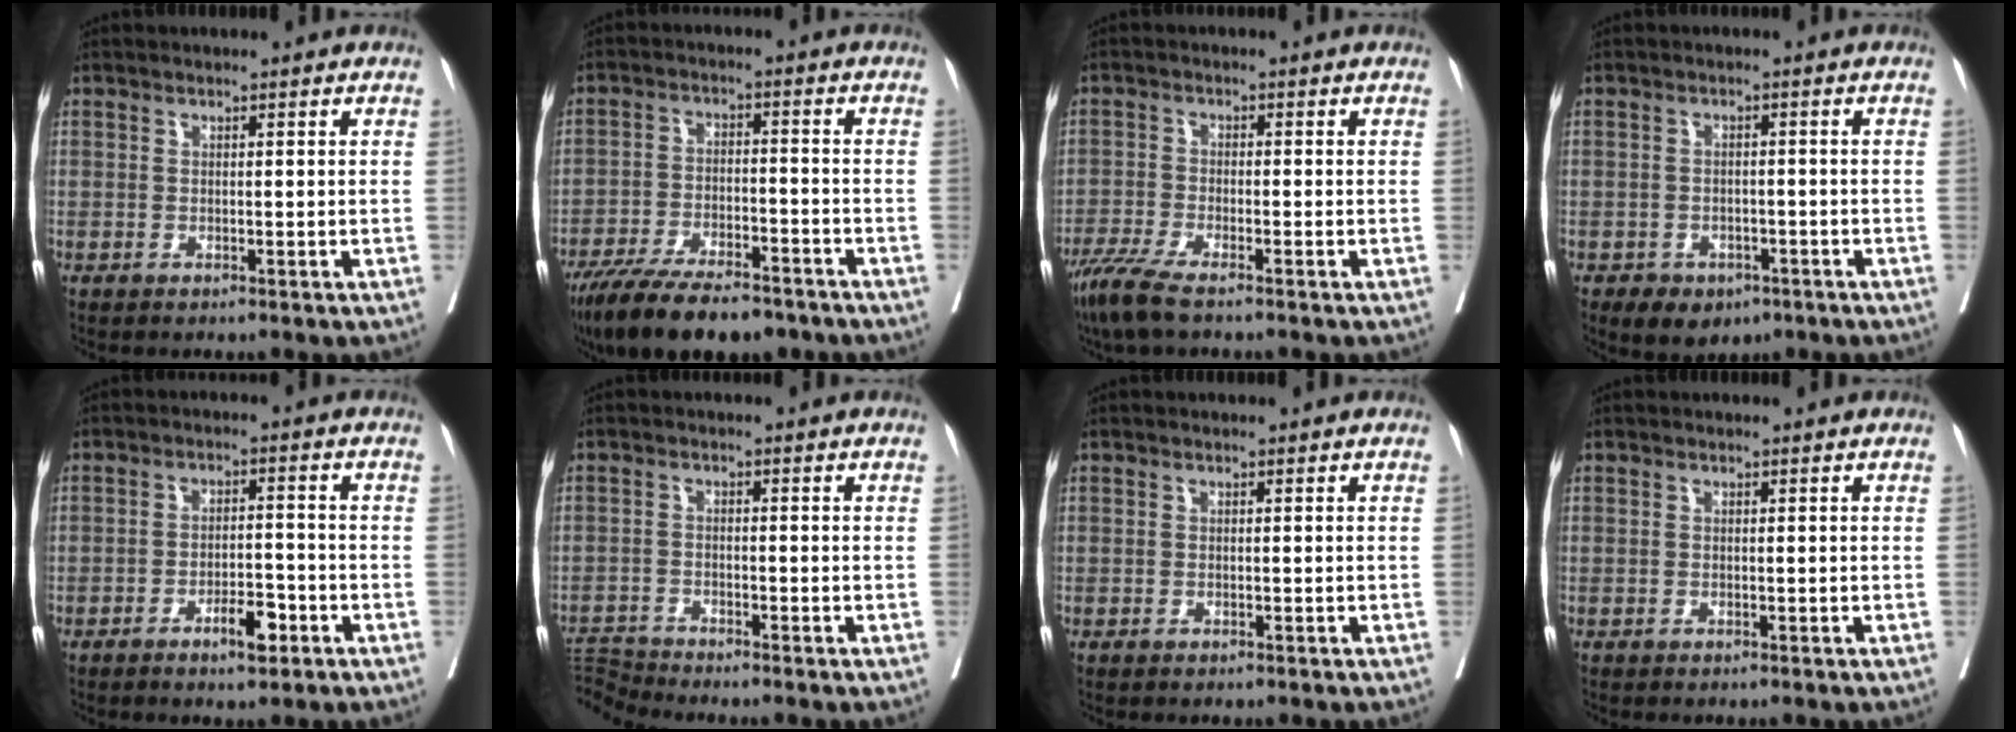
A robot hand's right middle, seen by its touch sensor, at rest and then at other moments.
{"total": 15.0, "force": [-11.7, 4.3, 8.3], "torque": [-0.143, -0.017, -0.190]}
{"total": 5.6, "force": [-4.3, 0.5, 3.6], "torque": [-0.072, -0.016, -0.080]}
{"total": 5.8, "force": [-3.7, 3.8, 2.3], "torque": [-0.027, 0.002, -0.045]}
{"total": 4.6, "force": [-2.6, 1.4, 3.5], "torque": [-0.053, 0.003, -0.039]}
{"total": 4.1, "force": [-3.6, -1.6, -0.9], "torque": [0.012, -0.008, -0.070]}
{"total": 0.0}
{"total": 0.0}